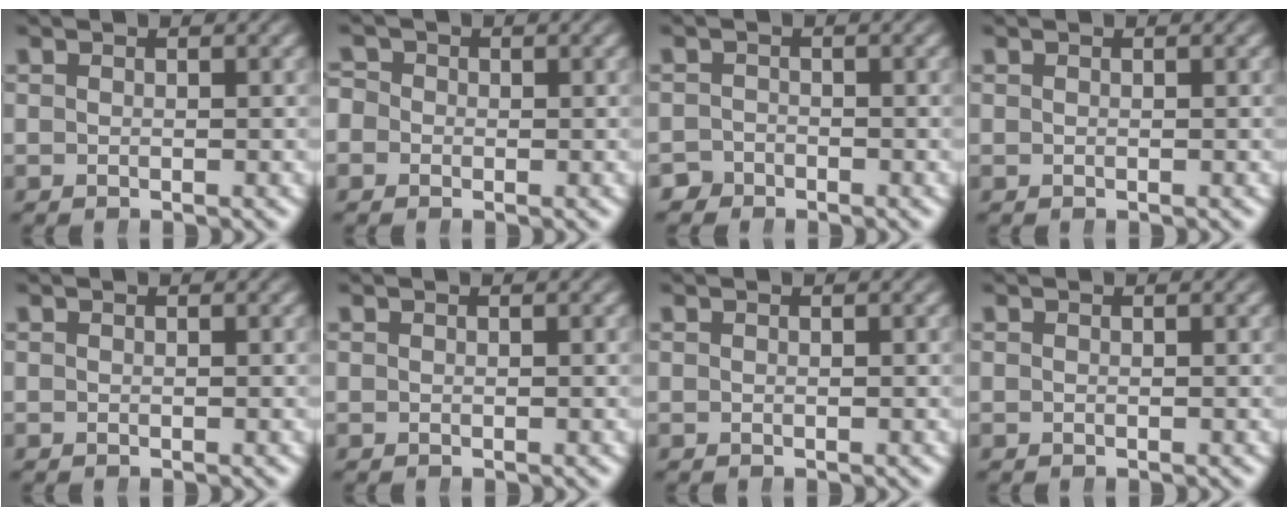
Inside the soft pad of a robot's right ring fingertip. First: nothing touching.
{"total": 2.5, "force": [-0.1, 2.4, 0.7], "torque": [-0.013, 0.002, -0.012]}
{"total": 2.0, "force": [-1.8, 0.7, -0.5], "torque": [0.020, -0.014, -0.030]}
{"total": 0.0}
{"total": 0.0}
{"total": 0.0}
{"total": 0.0}
{"total": 0.0}